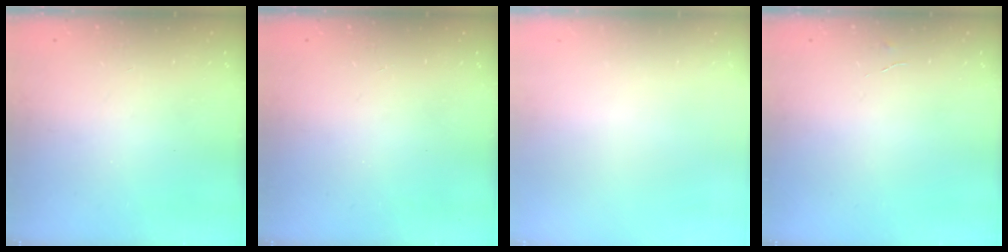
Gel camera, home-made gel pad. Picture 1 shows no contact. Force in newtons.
{"total": 0.0}
{"total": 0.0}
{"total": 3.5, "press": 3.5, "slide": 0.4}